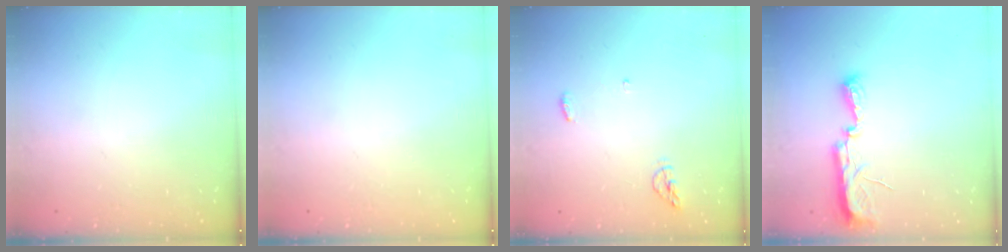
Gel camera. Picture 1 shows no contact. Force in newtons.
{"total": 0.0}
{"total": 4.1, "press": 3.9, "slide": 1.3}
{"total": 7.9, "press": 7.8, "slide": 0.8}